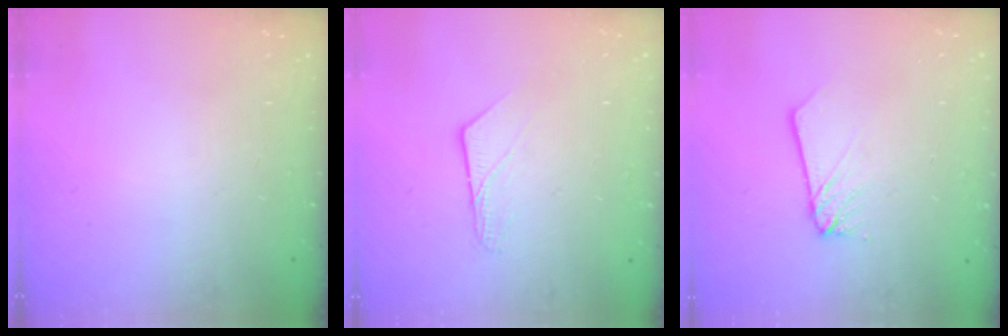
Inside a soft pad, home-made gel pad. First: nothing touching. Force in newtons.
{"total": 6.6, "press": 6.5, "slide": 0.5}
{"total": 2.5, "press": 2.5, "slide": 0.1}